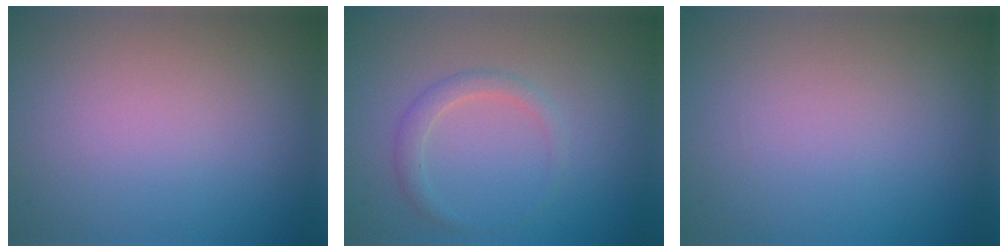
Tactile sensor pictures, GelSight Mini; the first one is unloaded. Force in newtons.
{"total": 1.7, "press": 1.7, "slide": 0.1}
{"total": 0.0}